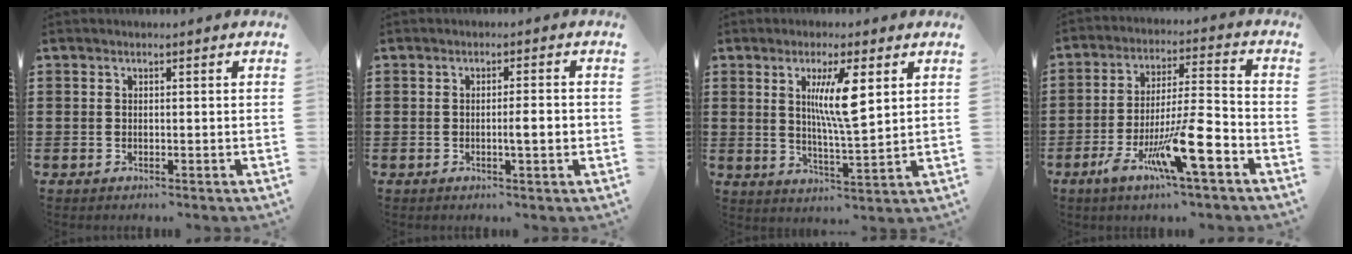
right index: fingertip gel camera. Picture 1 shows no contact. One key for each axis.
{"total": 3.4, "fx": -0.4, "fy": 0.2, "fz": 3.4, "tx": -0.057, "ty": -0.003, "tz": -0.010}
{"total": 8.1, "fx": 2.7, "fy": 1.4, "fz": 7.5, "tx": -0.134, "ty": -0.003, "tz": 0.039}
{"total": 13.2, "fx": -6.7, "fy": 2.4, "fz": 11.1, "tx": -0.208, "ty": 0.004, "tz": -0.119}